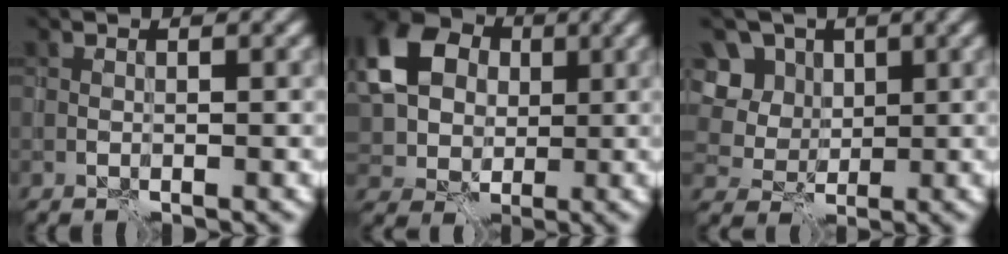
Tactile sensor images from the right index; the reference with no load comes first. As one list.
[{"total": 12.9, "force": [2.9, 10.3, 7.1], "torque": [-0.150, 0.020, 0.040]}, {"total": 9.7, "force": [4.4, 7.6, 4.0], "torque": [-0.090, 0.025, 0.059]}]